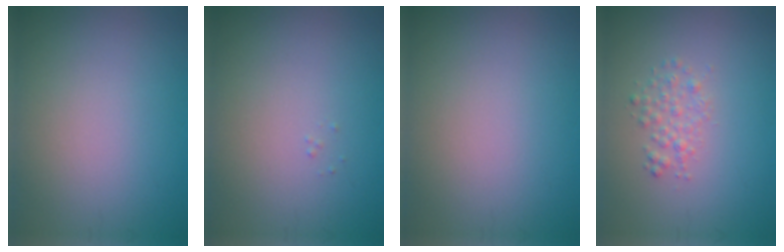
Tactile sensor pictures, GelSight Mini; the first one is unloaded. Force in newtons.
{"total": 0.0}
{"total": 0.0}
{"total": 1.6, "press": 1.6, "slide": 0.1}